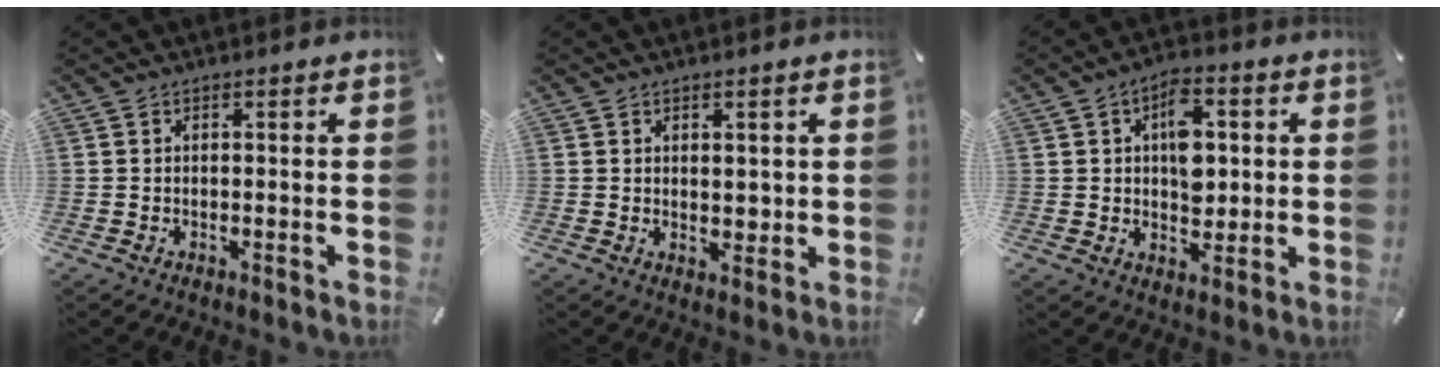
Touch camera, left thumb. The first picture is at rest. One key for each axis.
{"total": 2.4, "fx": 1.3, "fy": 1.9, "fz": 0.8, "tx": -0.011, "ty": 0.000, "tz": 0.023}
{"total": 9.8, "fx": 1.7, "fy": 6.7, "fz": 7.1, "tx": -0.090, "ty": 0.001, "tz": 0.026}